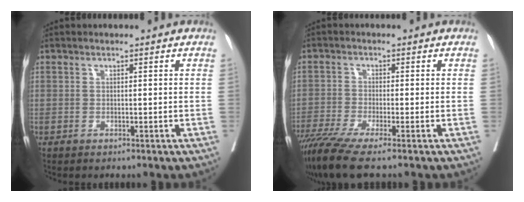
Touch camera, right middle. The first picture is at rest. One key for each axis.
{"total": 7.3, "fx": -5.6, "fy": -0.3, "fz": 4.7, "tx": -0.080, "ty": -0.024, "tz": -0.098}